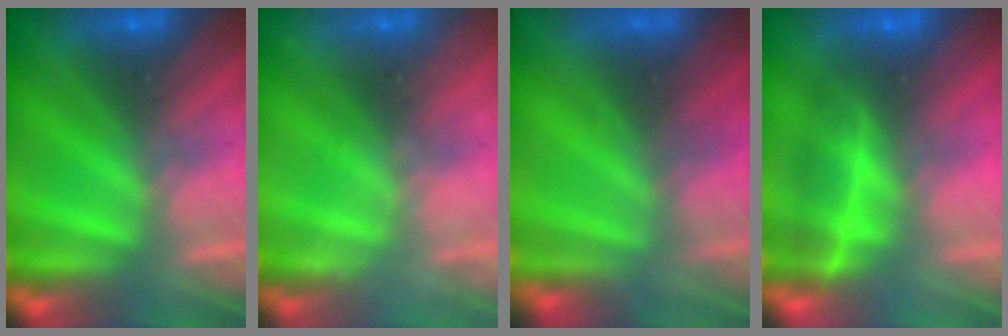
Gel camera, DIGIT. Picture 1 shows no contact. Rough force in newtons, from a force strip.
{"total": 2.3}
{"total": 6.1}
{"total": 1.9}